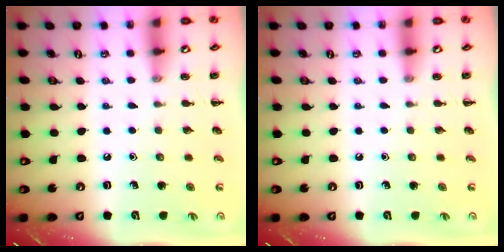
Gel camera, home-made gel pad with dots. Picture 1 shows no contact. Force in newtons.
{"total": 0.0}